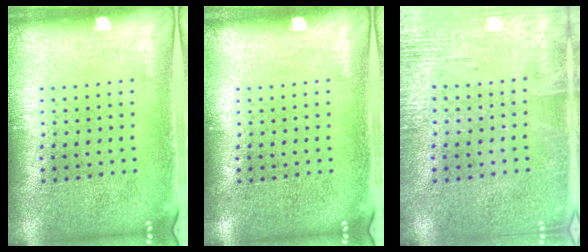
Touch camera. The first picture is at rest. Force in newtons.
{"total": 0.0}
{"total": 2.4, "press": 2.4, "slide": 0.3}